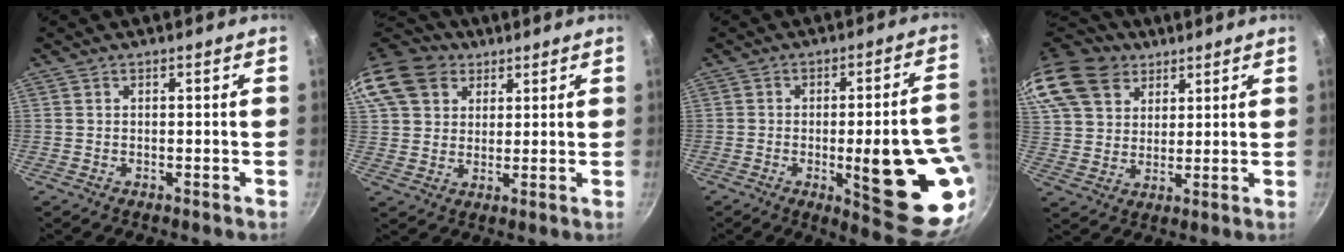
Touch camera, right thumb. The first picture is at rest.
{"total": 16.3, "force": [8.2, 12.2, 7.1], "torque": [-0.151, 0.014, 0.148]}
{"total": 21.3, "force": [-4.4, 5.8, 20.0], "torque": [-0.223, 0.006, -0.051]}
{"total": 18.9, "force": [11.9, 12.9, 7.1], "torque": [-0.153, 0.002, 0.230]}